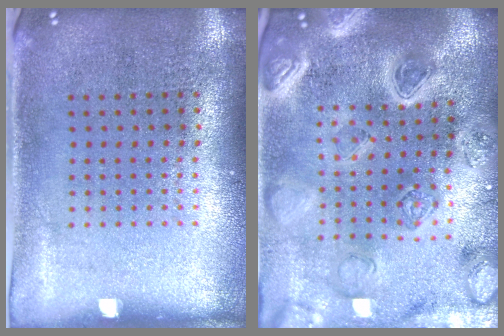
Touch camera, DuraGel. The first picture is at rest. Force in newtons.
{"total": 4.7, "press": 4.1, "slide": 2.3}